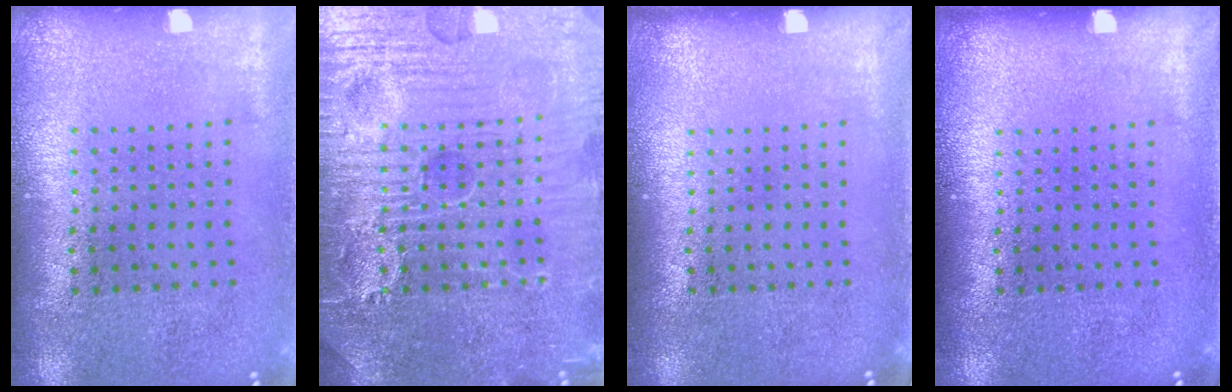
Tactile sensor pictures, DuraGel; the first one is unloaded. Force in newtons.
{"total": 7.8, "press": 7.8, "slide": 0.8}
{"total": 0.0}
{"total": 0.0}